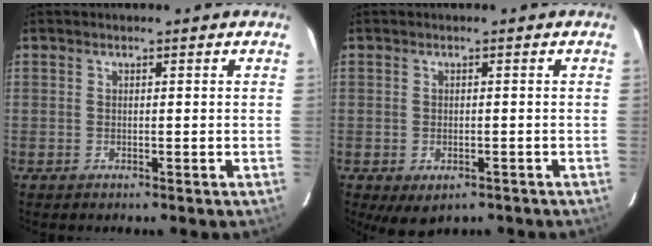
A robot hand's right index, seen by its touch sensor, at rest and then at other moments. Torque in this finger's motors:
{"motor_torque": [0.78, -0.79, 0.25, 0.05]}